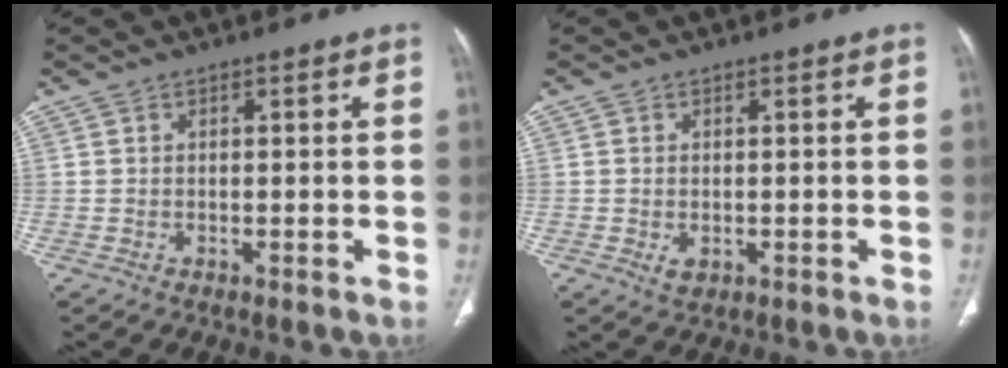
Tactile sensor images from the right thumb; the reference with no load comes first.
{"total": 1.9, "force": [-0.4, 1.3, 1.3], "torque": [-0.023, -0.003, -0.002]}